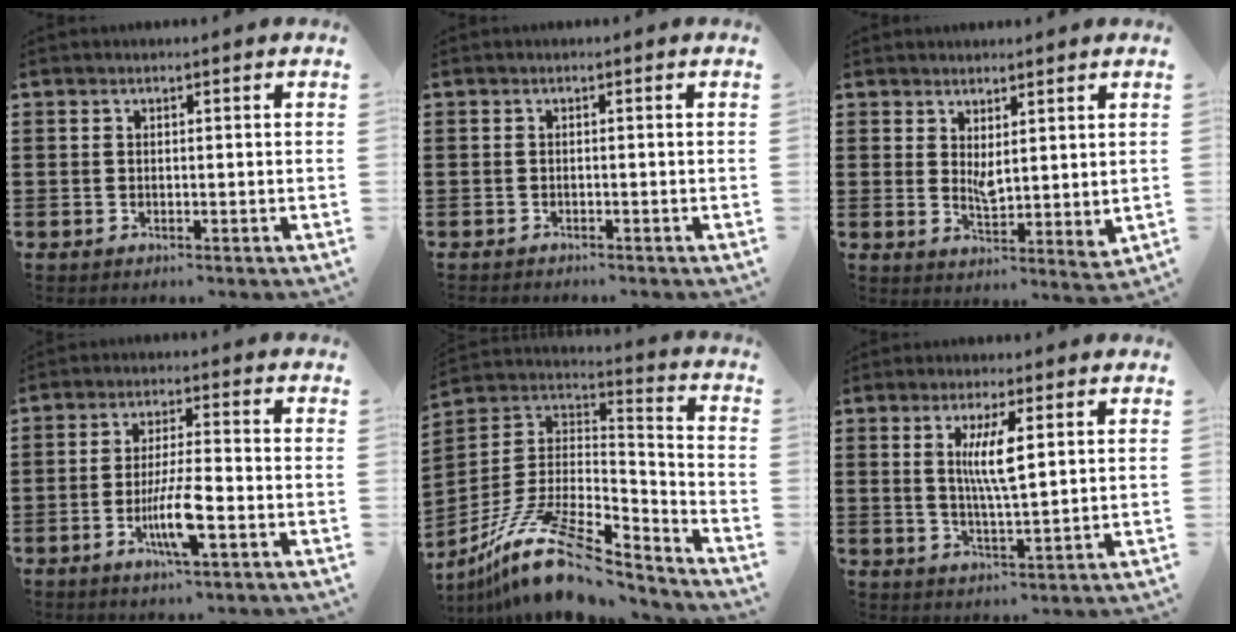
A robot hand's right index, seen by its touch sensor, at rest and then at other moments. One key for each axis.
{"total": 0.7, "fx": -0.7, "fy": 0.0, "fz": 0.0, "tx": -0.001, "ty": -0.002, "tz": -0.014}
{"total": 3.2, "fx": 2.6, "fy": 0.7, "fz": 1.7, "tx": -0.042, "ty": -0.008, "tz": 0.049}
{"total": 8.3, "fx": -2.7, "fy": 1.4, "fz": 7.7, "tx": -0.150, "ty": -0.012, "tz": -0.051}
{"total": 15.8, "fx": -10.7, "fy": 5.3, "fz": 10.3, "tx": -0.208, "ty": 0.033, "tz": -0.194}
{"total": 6.0, "fx": 1.7, "fy": 1.0, "fz": 5.7, "tx": -0.116, "ty": 0.002, "tz": 0.026}